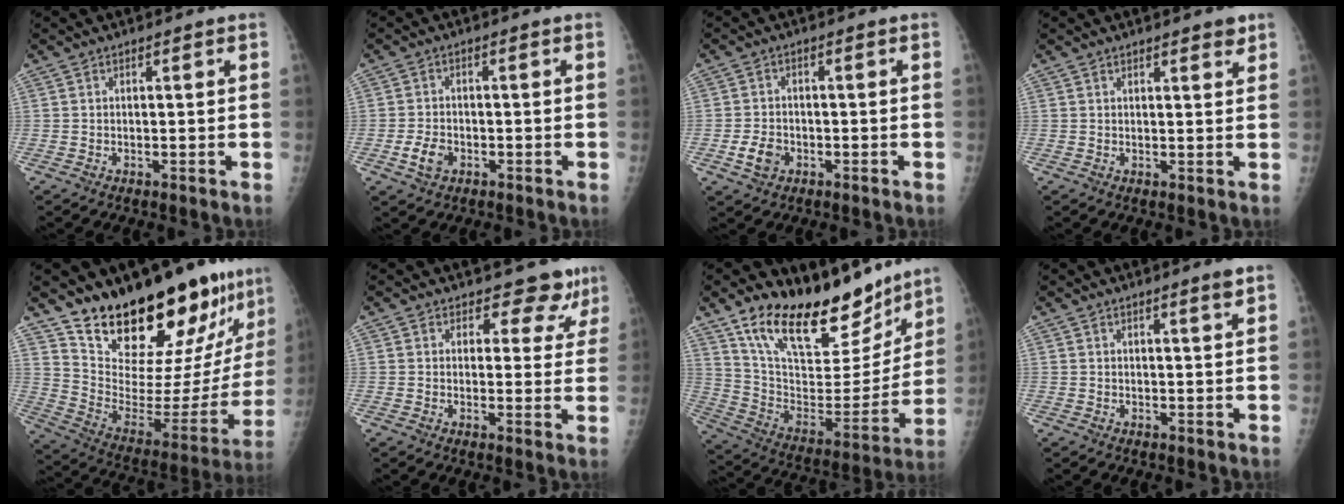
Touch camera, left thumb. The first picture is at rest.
{"total": 4.0, "force": [-1.6, 2.8, 2.4], "torque": [-0.042, 0.007, -0.028]}
{"total": 4.0, "force": [-1.6, 3.0, 2.2], "torque": [-0.035, 0.007, -0.026]}
{"total": 2.7, "force": [1.9, 0.7, 1.7], "torque": [-0.015, -0.010, 0.024]}
{"total": 25.3, "force": [21.0, 6.8, 12.4], "torque": [-0.147, -0.159, 0.313]}
{"total": 6.5, "force": [5.5, 3.3, 0.9], "torque": [0.024, -0.035, 0.054]}
{"total": 24.5, "force": [18.7, 9.7, 12.4], "torque": [-0.151, -0.091, 0.314]}
{"total": 2.0, "force": [1.4, -0.1, 1.4], "torque": [-0.020, -0.010, 0.021]}